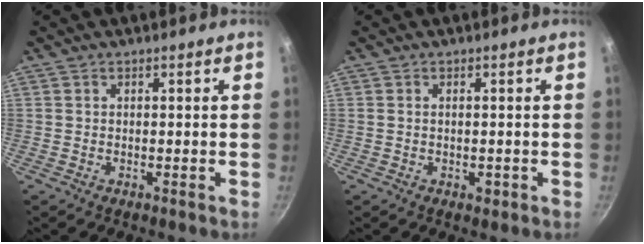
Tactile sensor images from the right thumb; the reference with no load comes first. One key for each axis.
{"total": 1.5, "fx": -0.4, "fy": 0.9, "fz": 1.2, "tx": -0.016, "ty": -0.001, "tz": -0.005}